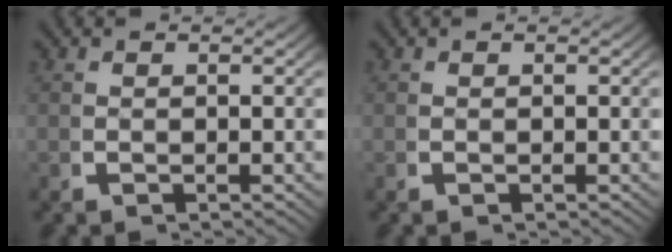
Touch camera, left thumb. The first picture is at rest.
{"total": 0.0}